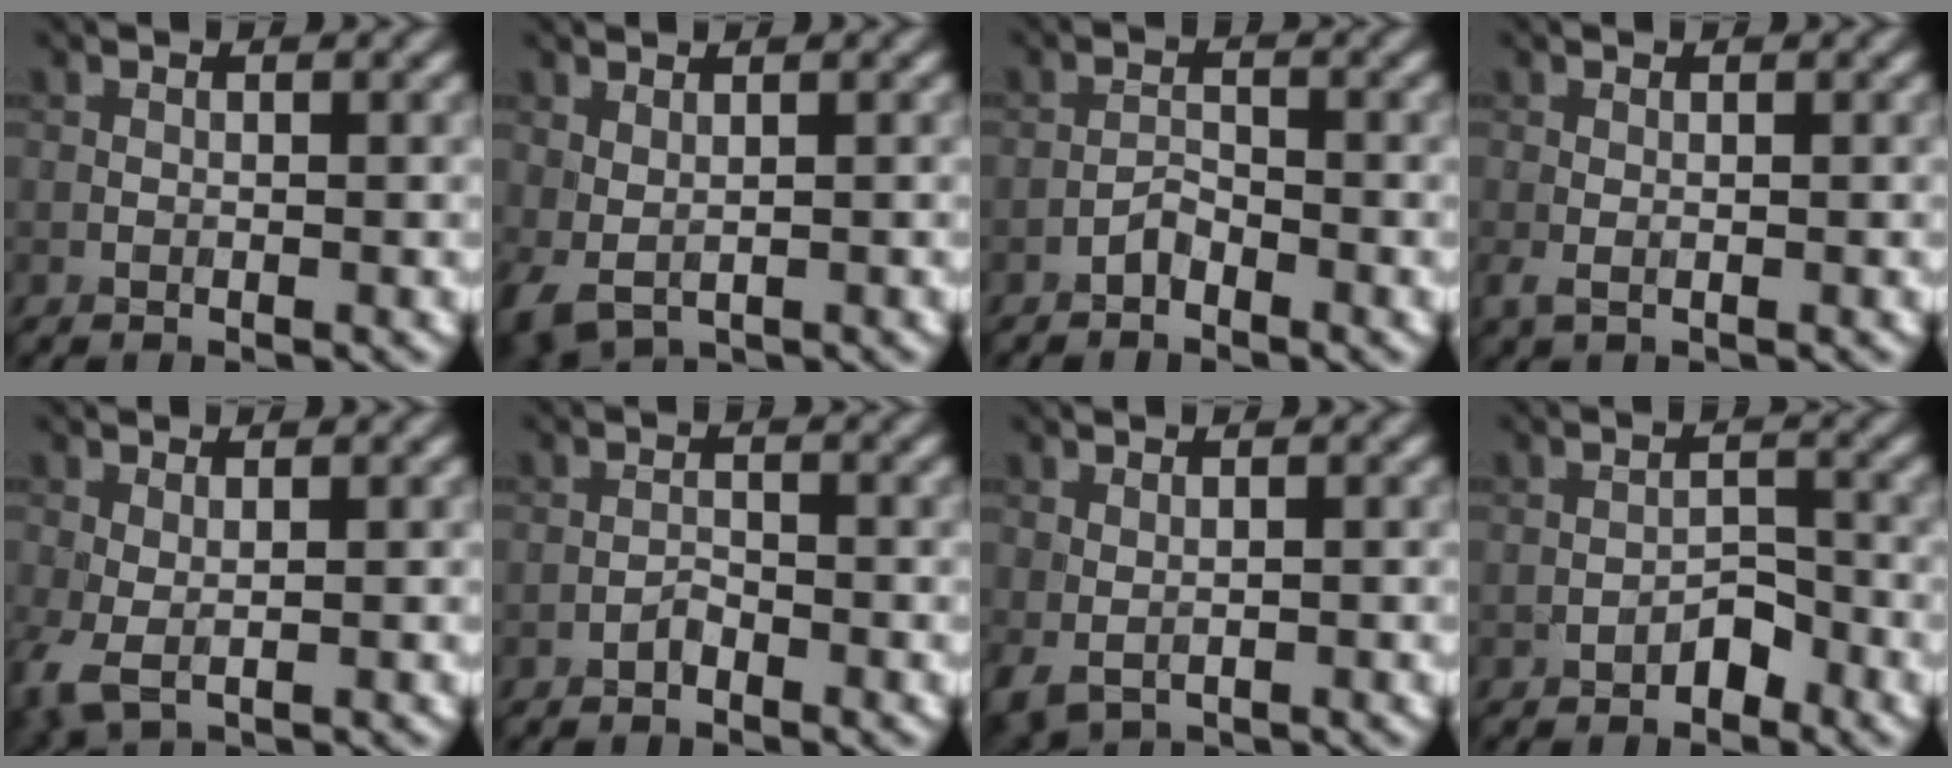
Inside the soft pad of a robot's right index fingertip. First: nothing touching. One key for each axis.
{"total": 1.6, "fx": 0.2, "fy": 1.0, "fz": 1.2, "tx": -0.030, "ty": -0.007, "tz": 0.012}
{"total": 1.3, "fx": -1.1, "fy": 0.5, "fz": 0.5, "tx": -0.007, "ty": 0.007, "tz": -0.023}
{"total": 1.0, "fx": -0.2, "fy": 0.4, "fz": 0.8, "tx": -0.022, "ty": -0.003, "tz": -0.005}
{"total": 2.3, "fx": -0.1, "fy": 1.1, "fz": 2.0, "tx": -0.056, "ty": -0.003, "tz": -0.005}
{"total": 0.9, "fx": -0.8, "fy": 0.3, "fz": 0.4, "tx": -0.005, "ty": 0.003, "tz": -0.016}
{"total": 1.3, "fx": 0.0, "fy": 0.9, "fz": 1.0, "tx": -0.024, "ty": -0.008, "tz": 0.007}
{"total": 1.8, "fx": -1.4, "fy": 0.9, "fz": 0.8, "tx": -0.010, "ty": 0.009, "tz": -0.025}